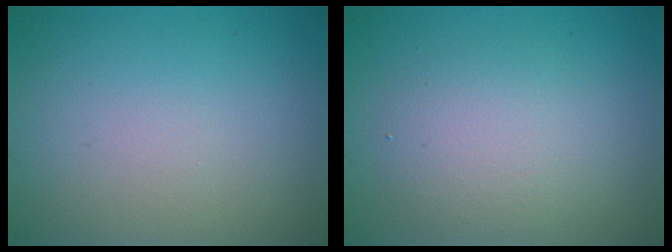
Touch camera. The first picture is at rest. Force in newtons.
{"total": 3.6, "press": 3.6, "slide": 0.2}